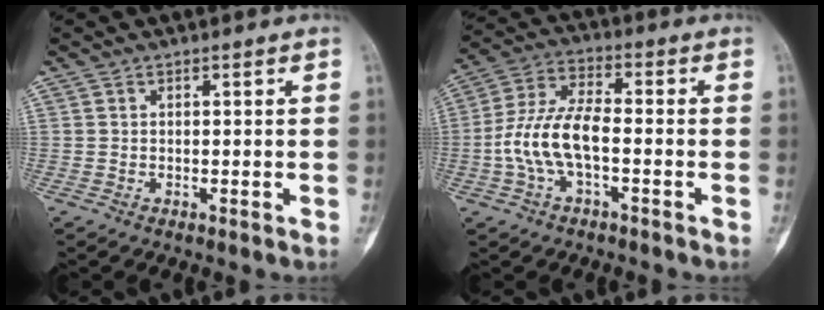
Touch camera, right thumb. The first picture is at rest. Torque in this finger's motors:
{"motor_torque": [0.27, 0.29, 0.84, -0.79, 0.32]}